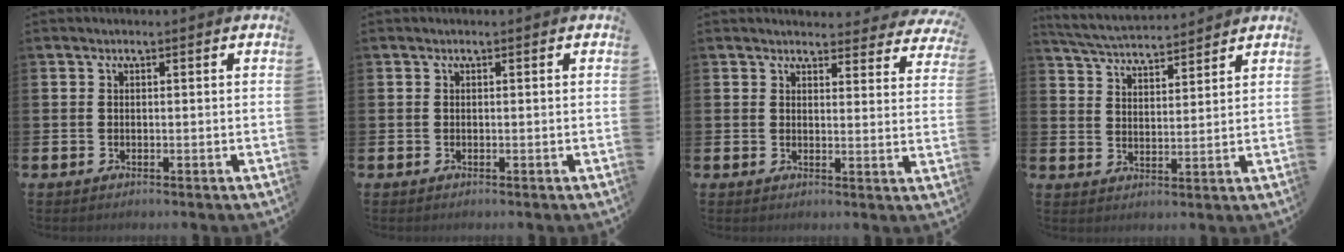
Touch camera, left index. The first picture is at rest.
{"total": 0.0}
{"total": 3.4, "force": [3.3, 0.8, 0.1], "torque": [0.001, -0.022, 0.055]}
{"total": 4.9, "force": [4.9, 0.3, 0.5], "torque": [-0.026, -0.031, 0.086]}